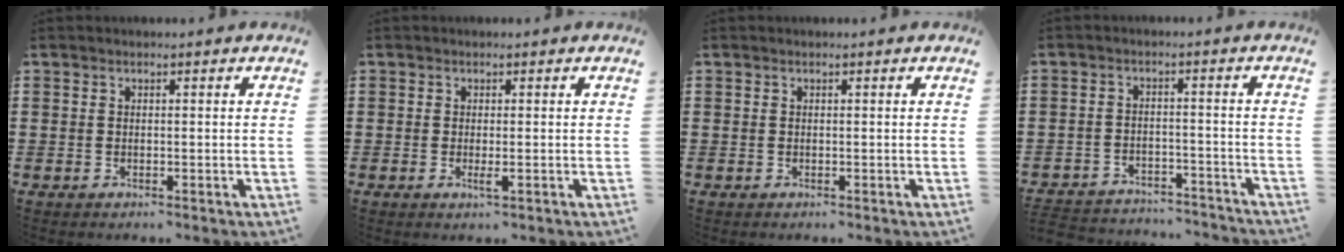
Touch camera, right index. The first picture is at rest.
{"total": 1.6, "force": [-0.4, 0.1, 1.6], "torque": [-0.035, -0.005, -0.009]}
{"total": 0.0}
{"total": 3.8, "force": [-3.8, 0.4, 0.2], "torque": [-0.010, 0.003, -0.080]}